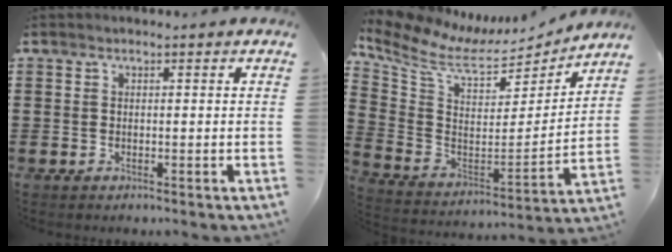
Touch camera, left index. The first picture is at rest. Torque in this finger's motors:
{"motor_torque": [2.14, 0.00, 0.56, 0.11]}